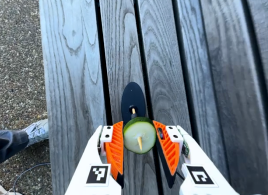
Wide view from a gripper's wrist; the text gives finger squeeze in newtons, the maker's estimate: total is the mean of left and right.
{"total": 12.3, "left": 12.8, "right": 11.7}